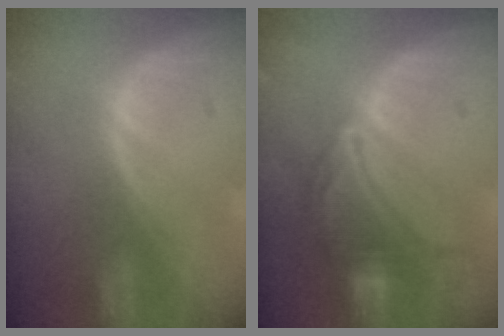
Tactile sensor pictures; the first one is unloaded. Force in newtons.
{"total": 8.2, "press": 8.2, "slide": 0.5}